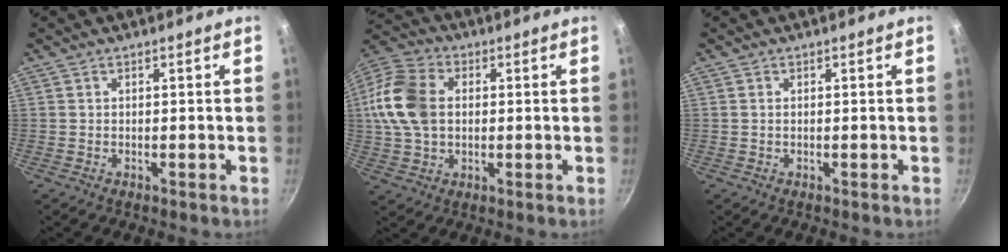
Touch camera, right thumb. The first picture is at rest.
{"total": 14.4, "force": [1.3, 10.1, 10.2], "torque": [-0.192, 0.018, 0.012]}
{"total": 0.0}